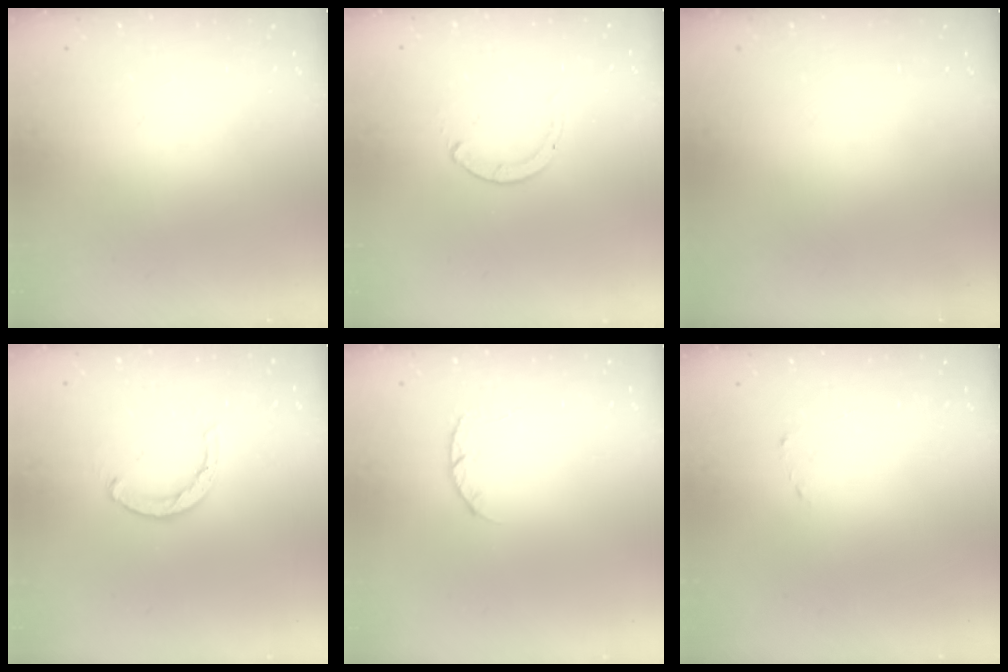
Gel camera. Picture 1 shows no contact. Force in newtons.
{"total": 0.0}
{"total": 0.0}
{"total": 3.6, "press": 3.5, "slide": 0.5}
{"total": 3.4, "press": 3.4, "slide": 0.5}
{"total": 1.5, "press": 1.5, "slide": 0.2}